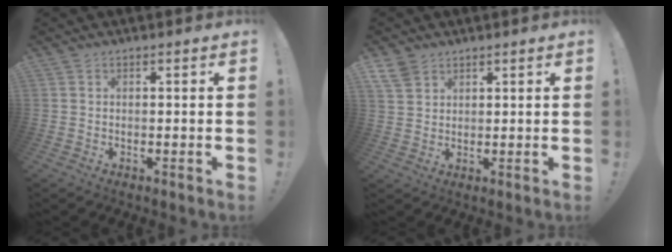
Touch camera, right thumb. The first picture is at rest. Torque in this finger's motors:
{"motor_torque": [-0.52, 0.68, 0.28, 0.06, 0.22]}